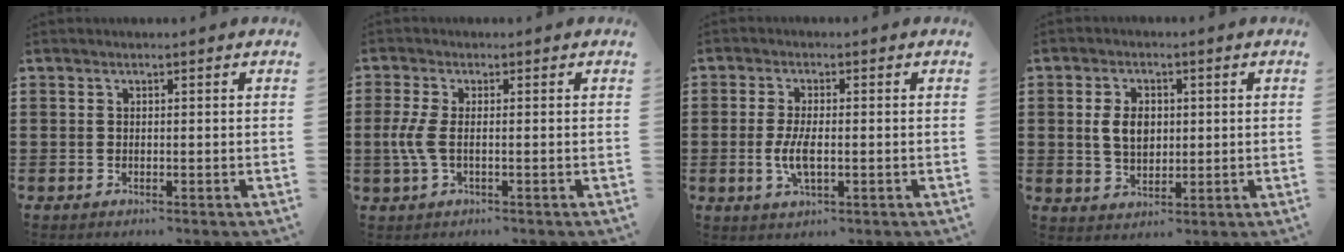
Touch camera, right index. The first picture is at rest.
{"total": 3.9, "force": [-0.6, 1.3, 3.7], "torque": [-0.103, -0.012, -0.021]}
{"total": 4.4, "force": [-0.6, 1.6, 4.1], "torque": [-0.091, -0.005, -0.017]}
{"total": 5.2, "force": [0.6, 3.5, 3.8], "torque": [-0.081, 0.007, 0.004]}